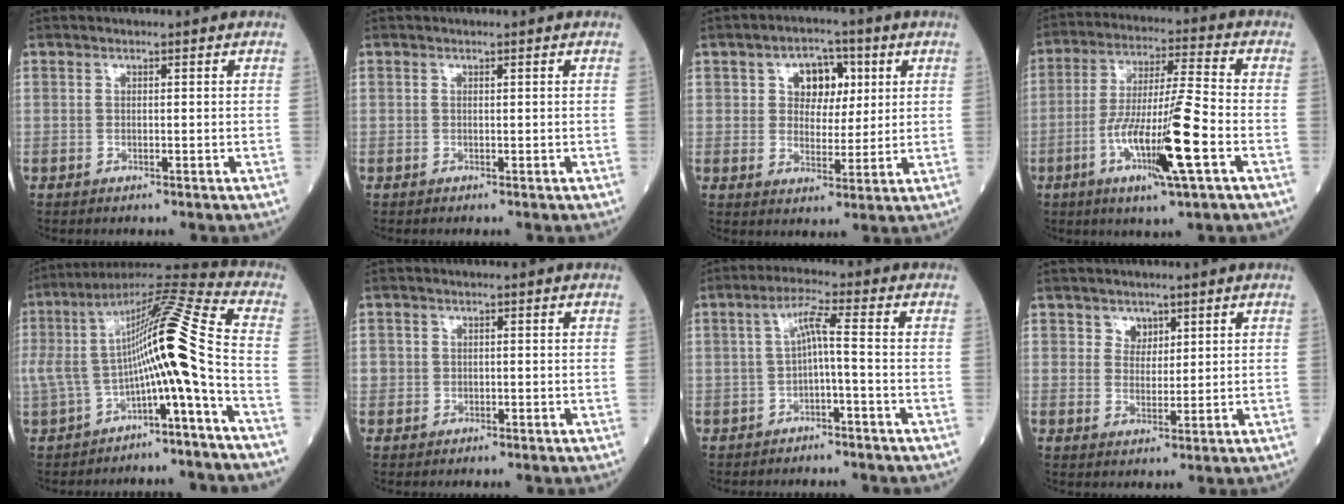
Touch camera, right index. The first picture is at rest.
{"total": 0.0}
{"total": 6.8, "force": [2.3, 4.5, 4.5], "torque": [-0.061, 0.019, 0.037]}
{"total": 13.9, "force": [-4.9, 0.3, 13.0], "torque": [-0.246, -0.012, -0.088]}
{"total": 16.1, "force": [-2.7, 0.5, 15.9], "torque": [-0.301, 0.046, -0.049]}
{"total": 1.4, "force": [-0.2, 1.3, 0.3], "torque": [-0.006, 0.003, -0.004]}
{"total": 4.2, "force": [-0.6, 0.1, 4.1], "torque": [-0.076, 0.021, -0.008]}
{"total": 2.6, "force": [1.7, 1.9, 0.6], "torque": [-0.005, -0.001, 0.027]}